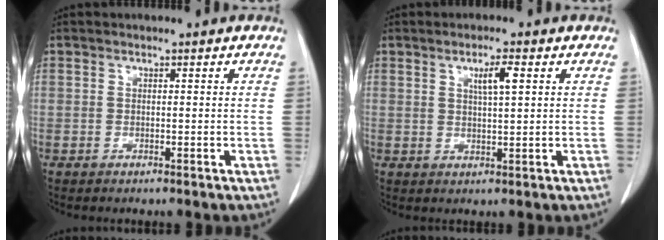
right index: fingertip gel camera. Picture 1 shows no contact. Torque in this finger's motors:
{"motor_torque": [0.38, 0.22, 0.07, 0.05]}